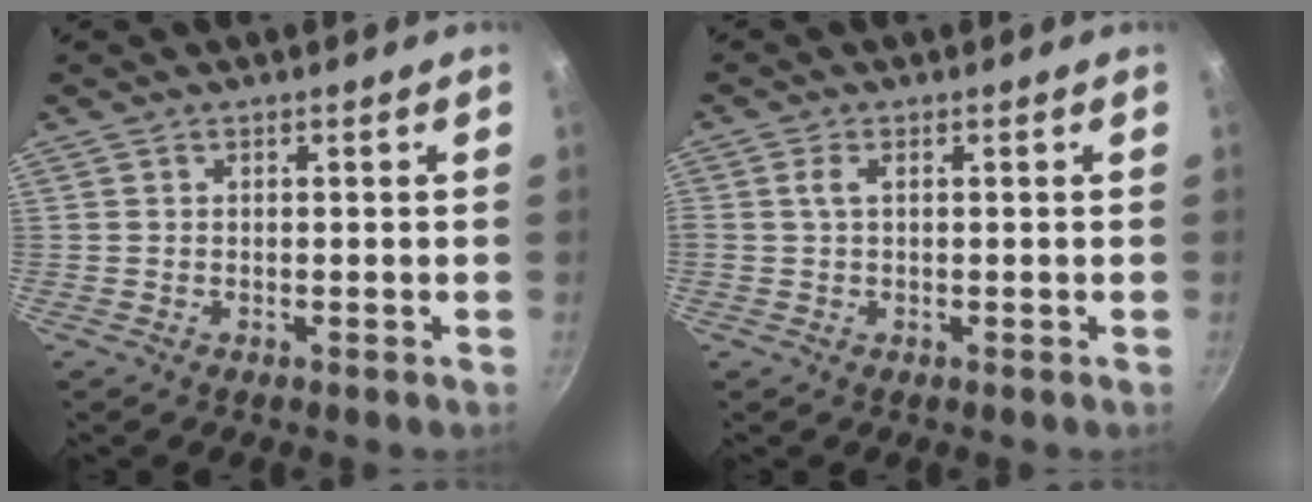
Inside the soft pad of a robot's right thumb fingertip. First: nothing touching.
{"total": 1.7, "force": [0.3, 0.7, 1.5], "torque": [-0.034, 0.003, 0.006]}